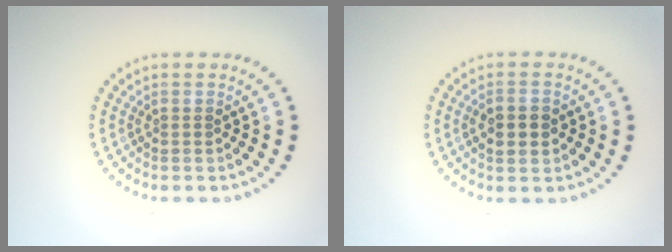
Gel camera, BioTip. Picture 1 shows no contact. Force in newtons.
{"total": 2.4, "press": 2.4, "slide": 0.1}